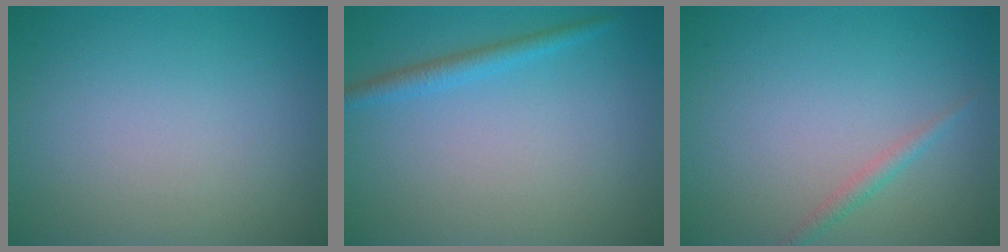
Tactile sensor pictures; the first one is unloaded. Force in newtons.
{"total": 1.8, "press": 1.8, "slide": 0.2}
{"total": 1.2, "press": 1.2, "slide": 0.1}